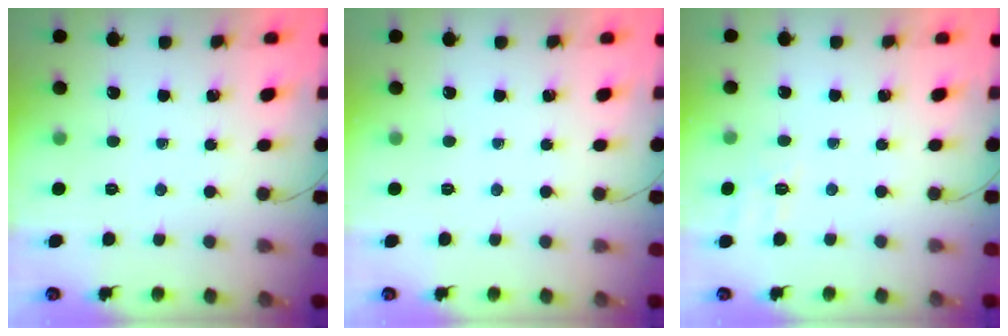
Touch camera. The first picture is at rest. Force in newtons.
{"total": 0.0}
{"total": 9.5, "press": 9.2, "slide": 2.0}